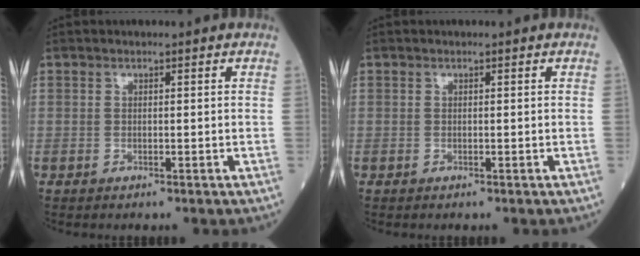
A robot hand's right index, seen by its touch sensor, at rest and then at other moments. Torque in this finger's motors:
{"motor_torque": [0.00, 0.00, 0.00, 0.00]}